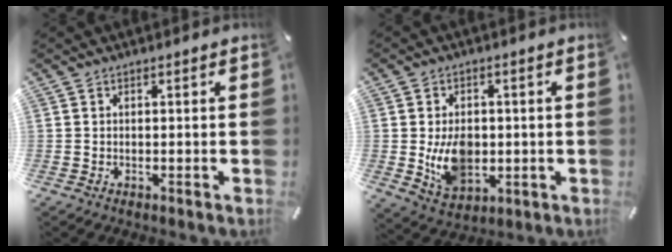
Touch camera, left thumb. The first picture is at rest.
{"total": 9.8, "force": [-0.6, 7.3, 6.5], "torque": [-0.116, -0.002, -0.011]}